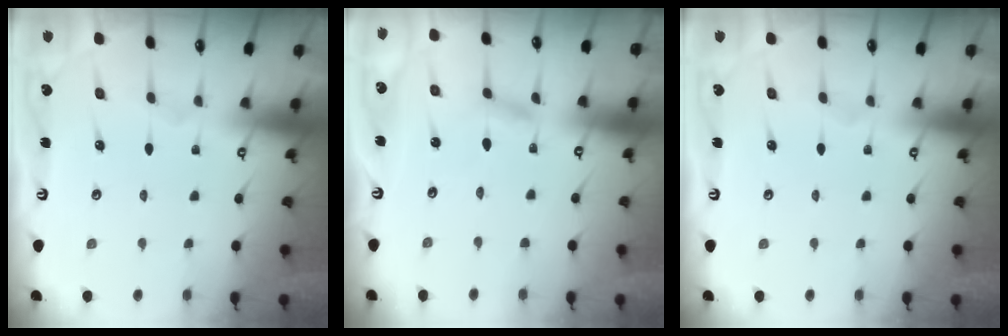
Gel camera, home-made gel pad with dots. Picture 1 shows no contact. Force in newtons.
{"total": 2.3, "press": 2.3, "slide": 0.2}
{"total": 0.0}